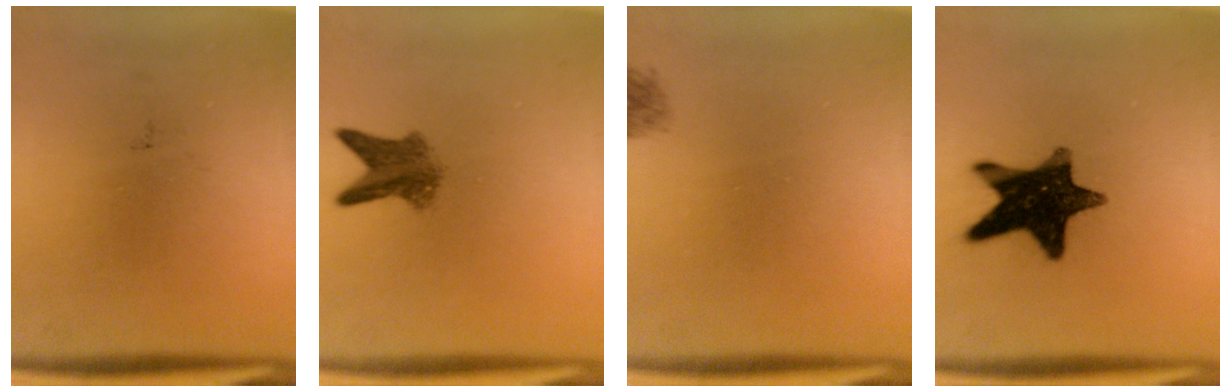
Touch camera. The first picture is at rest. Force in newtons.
{"total": 4.8}
{"total": 1.1}
{"total": 14.4}